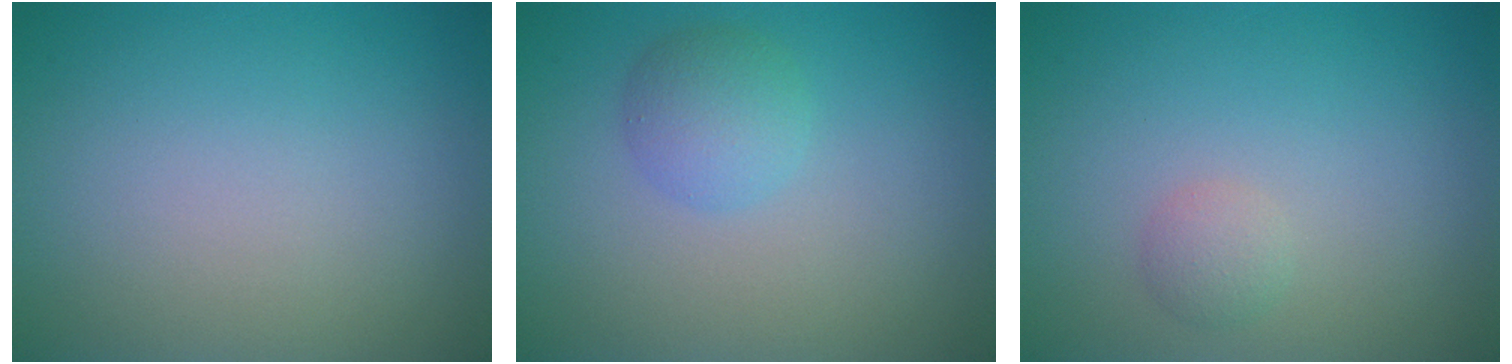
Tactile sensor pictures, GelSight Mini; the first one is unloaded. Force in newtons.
{"total": 2.4, "press": 2.4, "slide": 0.0}
{"total": 1.2, "press": 1.2, "slide": 0.1}